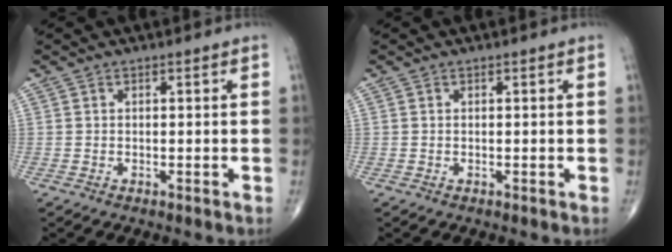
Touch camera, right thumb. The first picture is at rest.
{"total": 0.0}